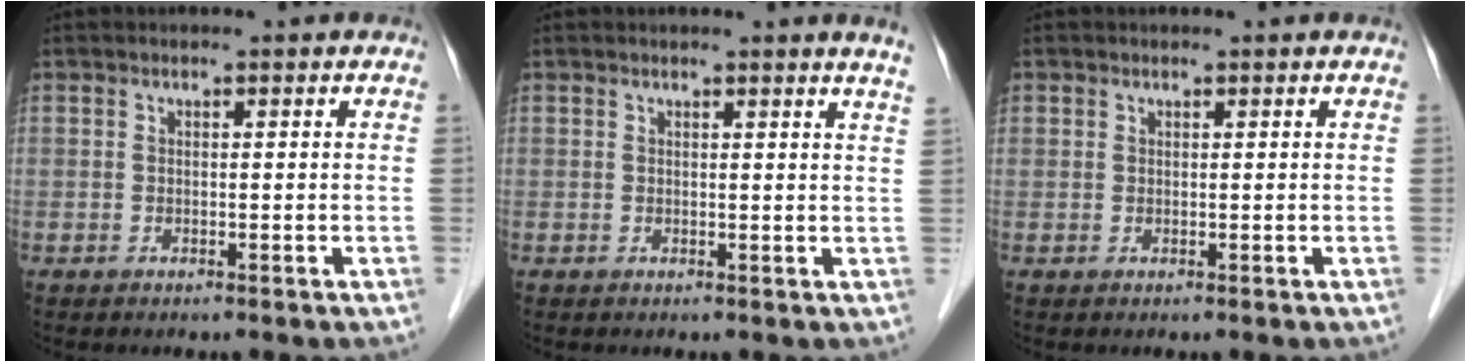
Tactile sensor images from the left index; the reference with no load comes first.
{"total": 3.1, "force": [2.7, -0.7, 1.3], "torque": [-0.019, -0.015, 0.016]}
{"total": 0.0}